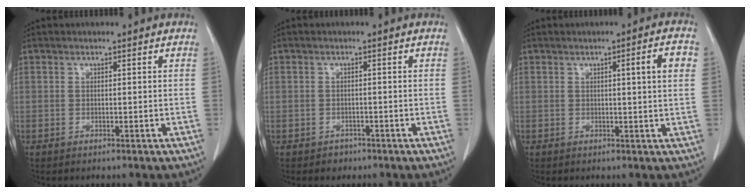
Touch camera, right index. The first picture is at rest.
{"total": 1.6, "force": [-1.0, 1.2, -0.1], "torque": [-0.001, 0.005, -0.016]}
{"total": 4.1, "force": [1.0, -0.2, 4.0], "torque": [-0.053, 0.003, 0.013]}